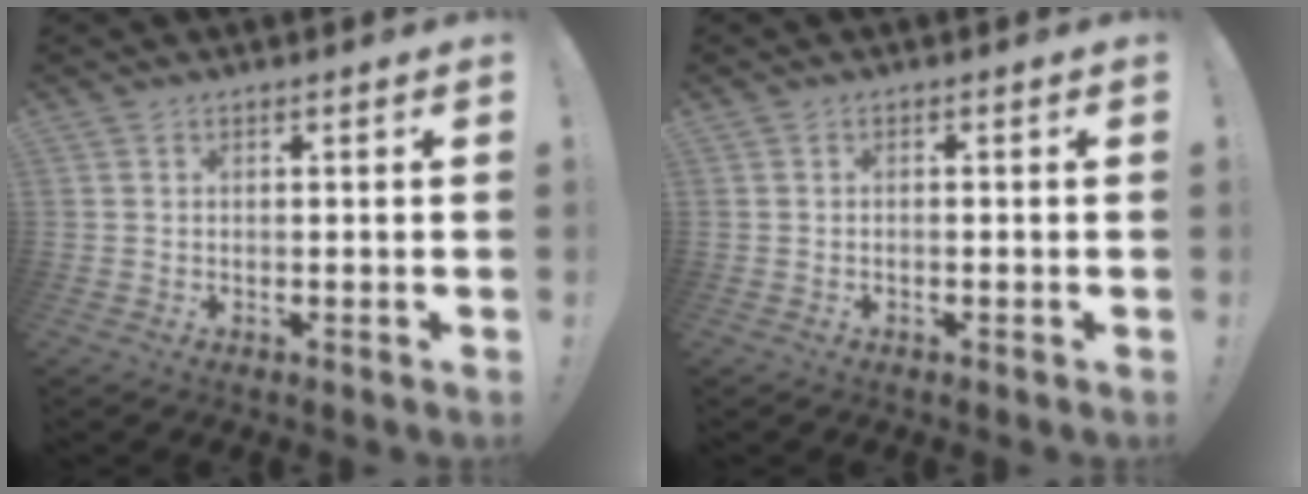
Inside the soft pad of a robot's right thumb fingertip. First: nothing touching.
{"total": 1.4, "force": [-1.2, -0.1, 0.7], "torque": [-0.019, 0.003, -0.019]}